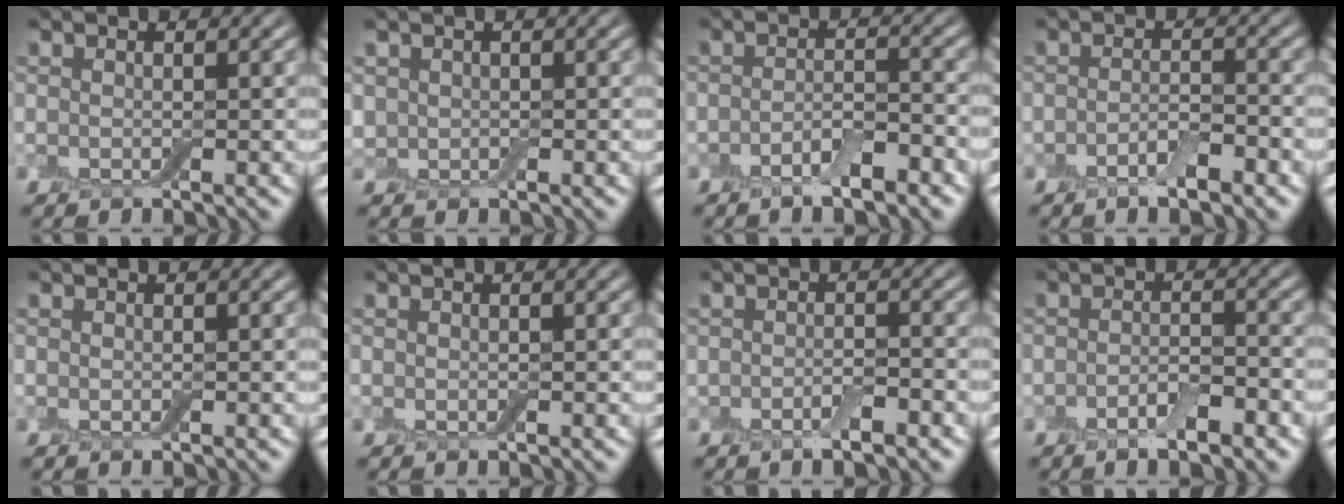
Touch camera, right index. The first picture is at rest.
{"total": 1.3, "force": [0.4, 1.2, 0.4], "torque": [-0.008, -0.002, 0.004]}
{"total": 3.0, "force": [-1.9, 0.9, 2.2], "torque": [-0.038, 0.004, -0.035]}
{"total": 2.7, "force": [-1.5, 0.9, 2.0], "torque": [-0.036, 0.000, -0.026]}
{"total": 0.0}
{"total": 0.0}
{"total": 1.9, "force": [-1.0, 0.5, 1.4], "torque": [-0.025, -0.002, -0.018]}
{"total": 2.9, "force": [-1.6, 0.9, 2.2], "torque": [-0.039, -0.001, -0.028]}